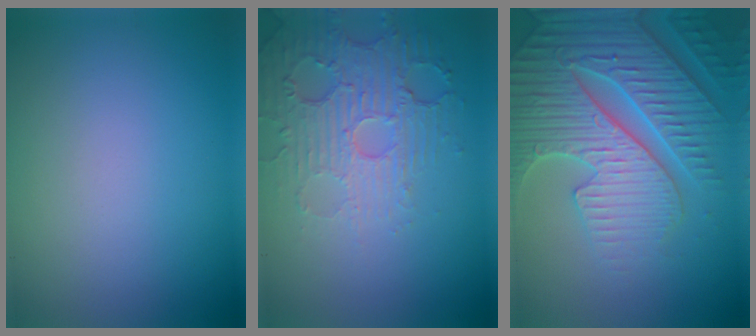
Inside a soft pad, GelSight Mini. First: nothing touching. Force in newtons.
{"total": 5.5, "press": 3.7, "slide": 4.1}
{"total": 7.6, "press": 7.4, "slide": 1.7}